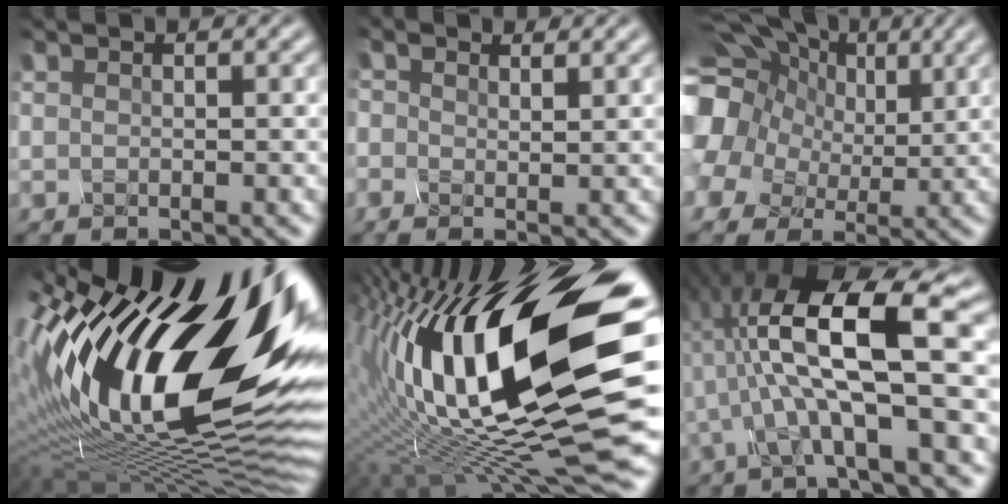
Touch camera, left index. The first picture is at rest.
{"total": 1.2, "force": [-0.6, -0.6, -0.9], "torque": [0.007, -0.011, 0.008]}
{"total": 14.3, "force": [4.0, 11.7, 7.3], "torque": [-0.197, 0.023, 0.074]}
{"total": 18.8, "force": [3.0, 8.0, 16.7], "torque": [-0.303, 0.014, 0.046]}
{"total": 18.4, "force": [1.2, 6.2, 17.3], "torque": [-0.319, -0.019, 0.041]}
{"total": 10.0, "force": [-0.7, 1.9, 9.8], "torque": [-0.189, 0.012, 0.006]}